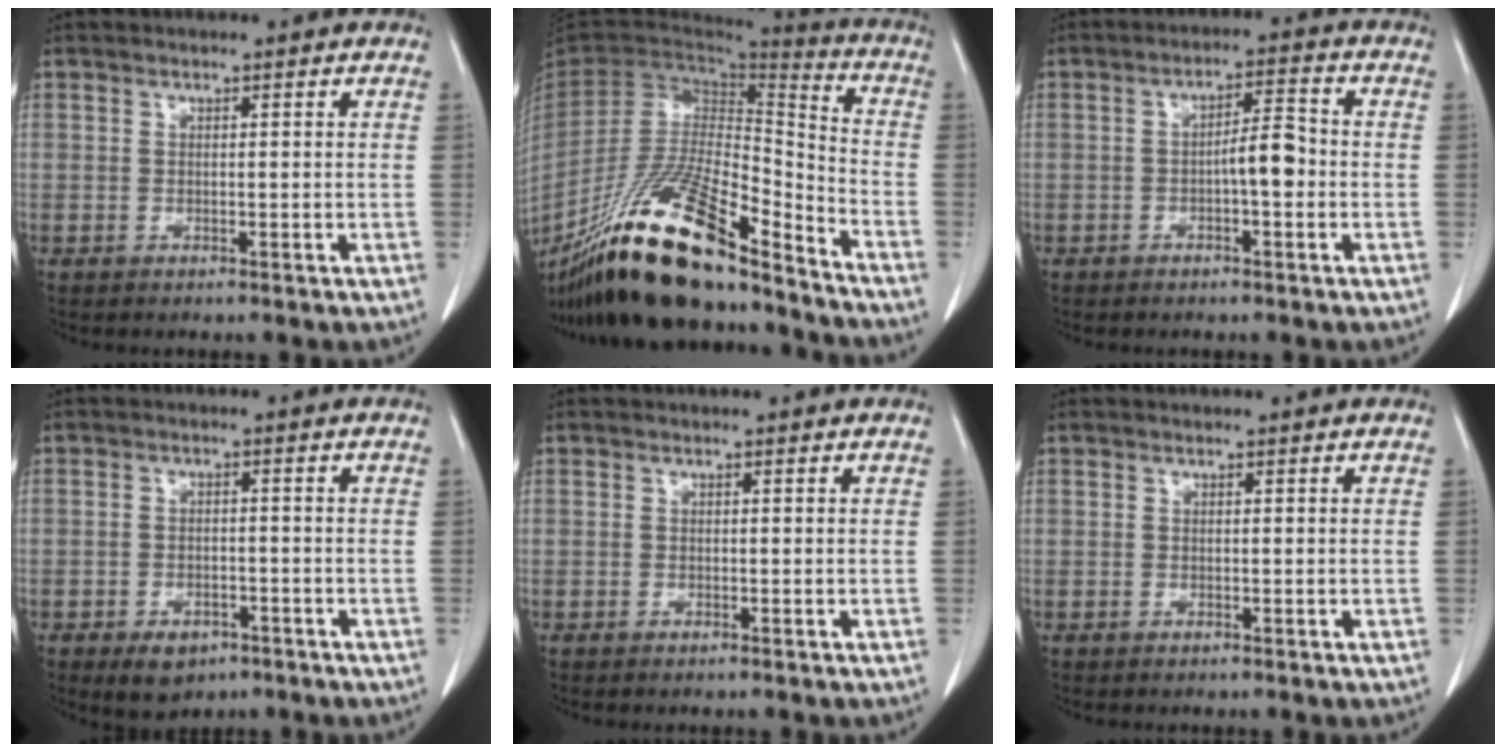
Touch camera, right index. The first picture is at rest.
{"total": 24.4, "force": [-18.5, 3.9, 15.4], "torque": [-0.289, -0.025, -0.335]}
{"total": 4.7, "force": [-0.9, 1.1, 4.5], "torque": [-0.070, 0.017, -0.012]}
{"total": 4.8, "force": [-2.9, 2.9, 2.3], "torque": [-0.034, 0.001, -0.036]}
{"total": 0.0}
{"total": 0.0}